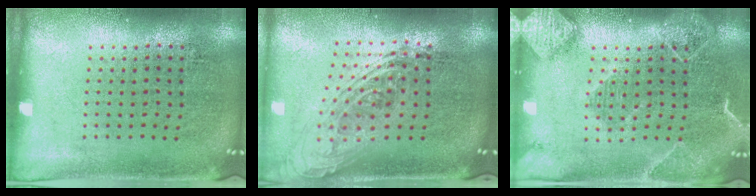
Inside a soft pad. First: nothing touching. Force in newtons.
{"total": 2.2, "press": 1.6, "slide": 1.5}
{"total": 2.3, "press": 2.0, "slide": 1.0}